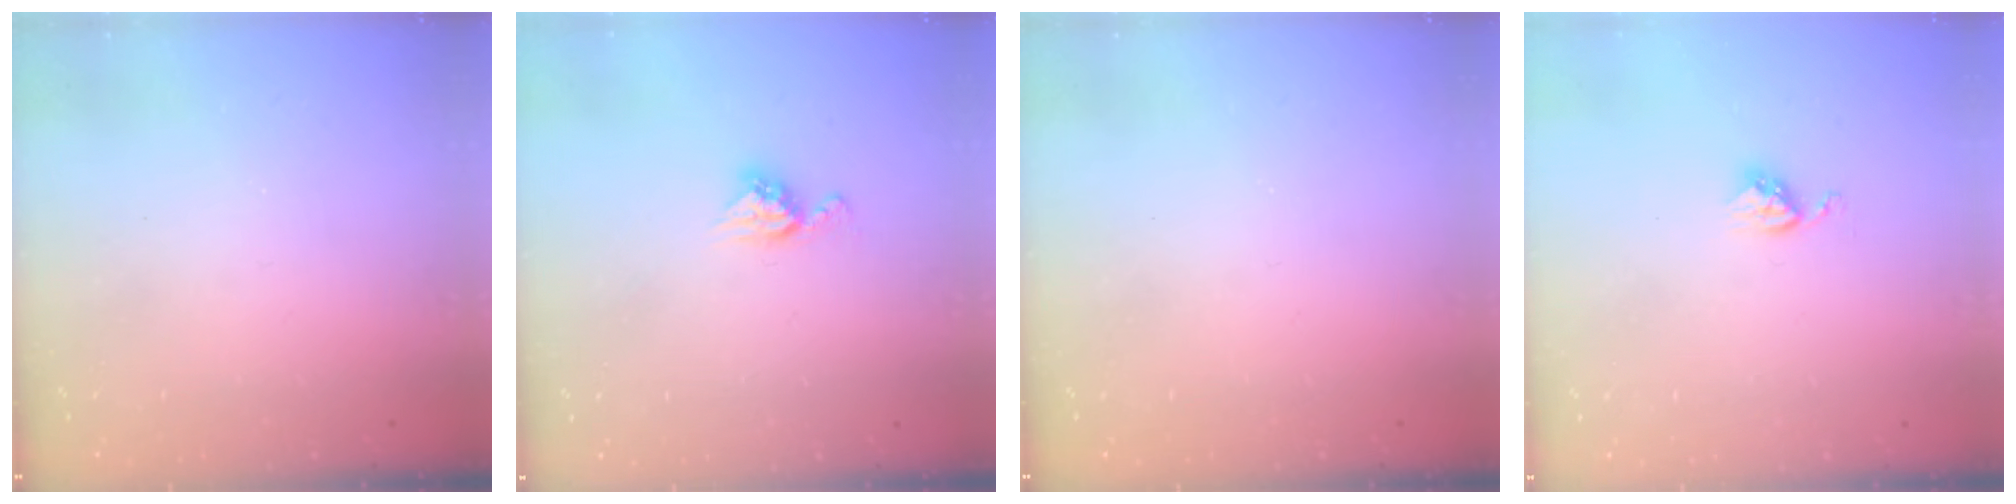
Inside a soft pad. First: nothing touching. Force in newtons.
{"total": 7.1, "press": 7.1, "slide": 0.3}
{"total": 0.0}
{"total": 3.6, "press": 3.6, "slide": 0.4}